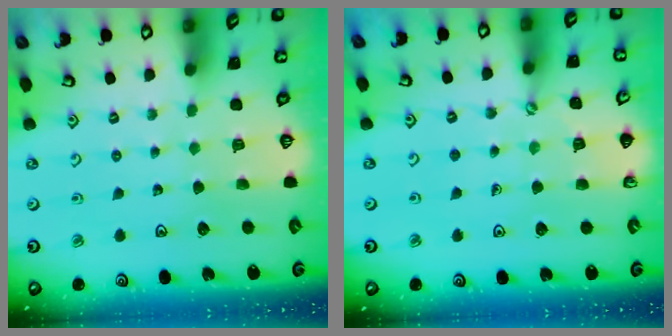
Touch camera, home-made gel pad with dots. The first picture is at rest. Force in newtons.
{"total": 2.7, "press": 2.7, "slide": 0.4}